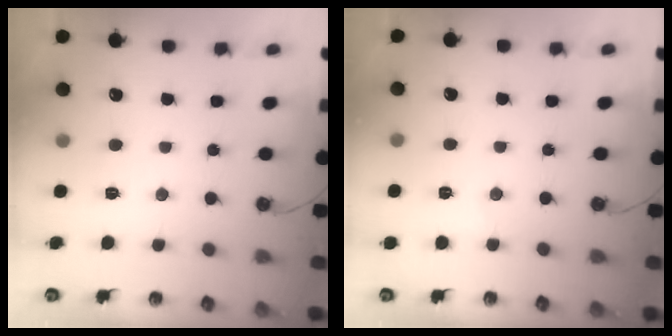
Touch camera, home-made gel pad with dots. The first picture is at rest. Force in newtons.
{"total": 3.0, "press": 2.6, "slide": 1.4}